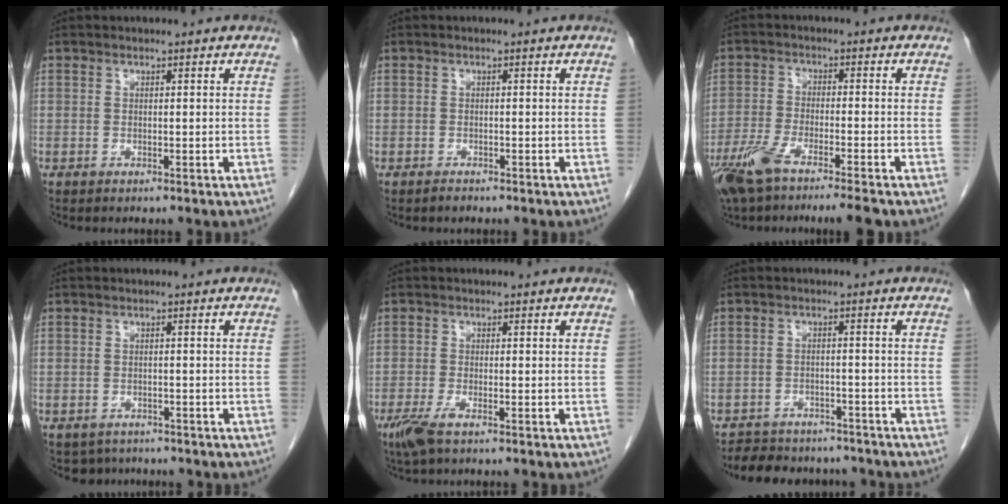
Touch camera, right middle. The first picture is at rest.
{"total": 0.8, "force": [-0.7, 0.3, 0.2], "torque": [-0.004, 0.000, -0.011]}
{"total": 9.7, "force": [-7.3, 0.5, 6.4], "torque": [-0.114, -0.018, -0.125]}
{"total": 3.4, "force": [-2.8, 1.9, 0.0], "torque": [0.002, 0.002, -0.041]}
{"total": 3.9, "force": [-2.5, 0.7, 2.9], "torque": [-0.066, -0.010, -0.049]}
{"total": 10.3, "force": [-9.2, 4.1, 2.2], "torque": [-0.035, 0.010, -0.118]}